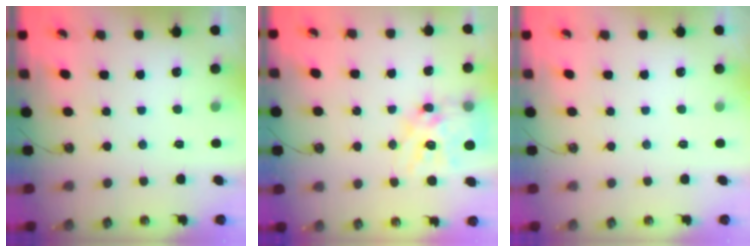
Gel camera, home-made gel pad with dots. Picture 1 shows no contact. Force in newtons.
{"total": 18.0, "press": 18.0, "slide": 1.5}
{"total": 0.0}